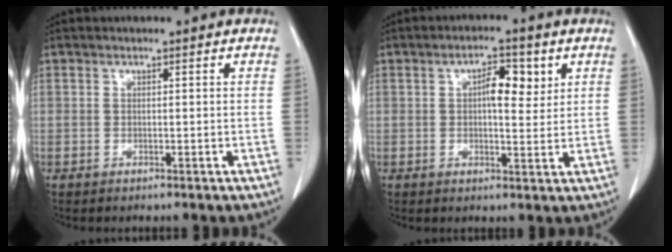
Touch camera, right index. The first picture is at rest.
{"total": 5.3, "force": [1.7, 2.1, 4.5], "torque": [-0.073, 0.008, 0.026]}